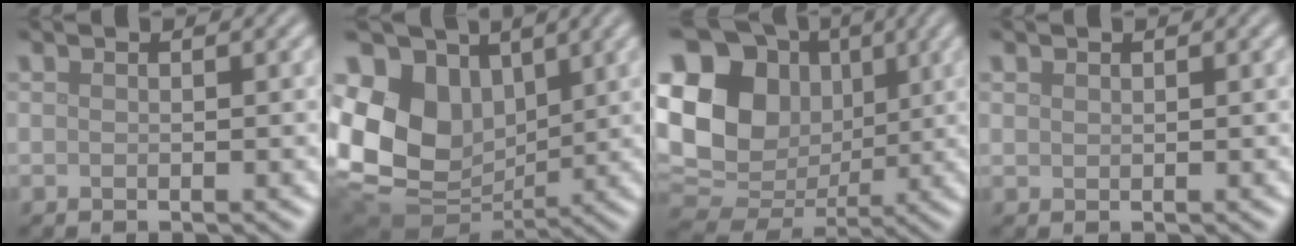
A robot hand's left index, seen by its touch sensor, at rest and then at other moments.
{"total": 14.3, "force": [2.6, 11.0, 8.7], "torque": [-0.197, 0.006, 0.059]}
{"total": 16.7, "force": [3.1, 13.8, 8.9], "torque": [-0.201, 0.021, 0.050]}
{"total": 0.5, "force": [0.4, 0.3, 0.1], "torque": [-0.001, 0.000, 0.010]}